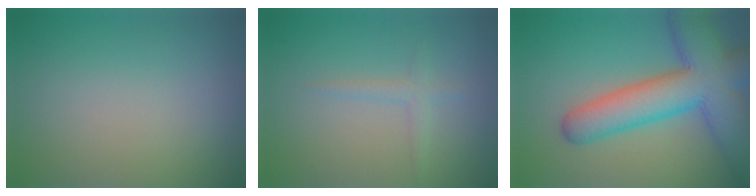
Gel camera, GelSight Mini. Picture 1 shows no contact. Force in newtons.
{"total": 1.4, "press": 1.4, "slide": 0.1}
{"total": 10.8, "press": 10.8, "slide": 0.5}